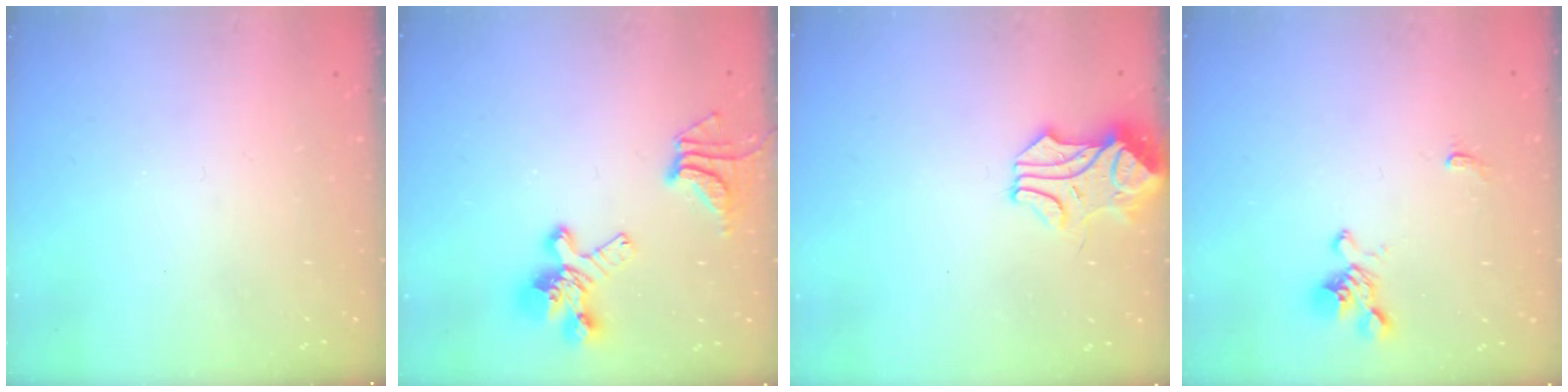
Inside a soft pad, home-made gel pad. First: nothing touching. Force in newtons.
{"total": 6.4, "press": 6.0, "slide": 2.1}
{"total": 1.1, "press": 1.0, "slide": 0.2}
{"total": 1.3, "press": 0.8, "slide": 1.0}